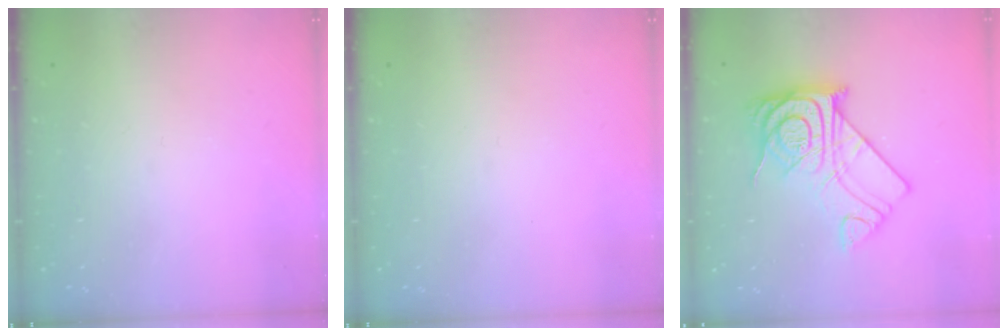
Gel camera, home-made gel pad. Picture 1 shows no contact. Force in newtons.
{"total": 0.0}
{"total": 15.9, "press": 15.9, "slide": 1.4}